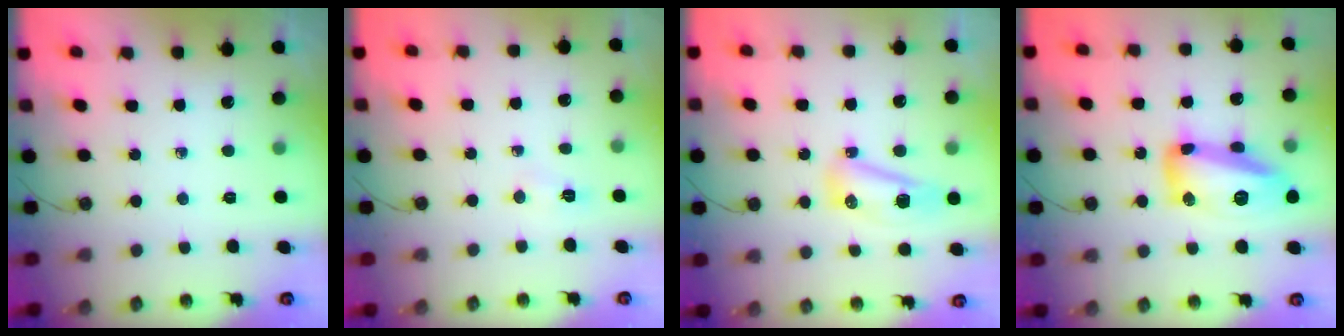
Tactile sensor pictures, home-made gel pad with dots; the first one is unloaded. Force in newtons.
{"total": 2.5, "press": 2.4, "slide": 0.4}
{"total": 8.2, "press": 8.2, "slide": 0.6}
{"total": 17.1, "press": 17.1, "slide": 0.9}